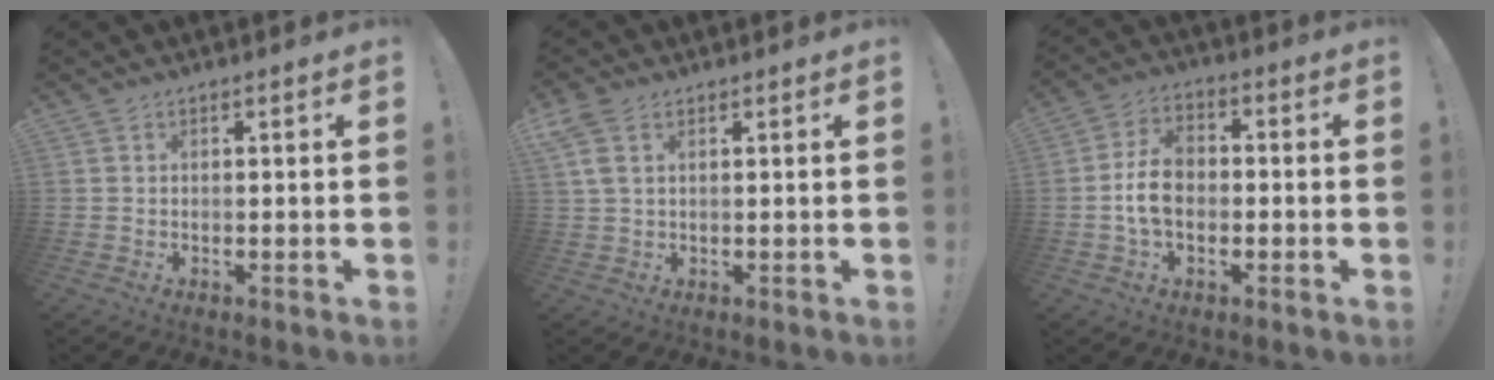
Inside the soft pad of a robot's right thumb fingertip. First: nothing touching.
{"total": 4.8, "force": [1.9, 2.5, 3.7], "torque": [-0.080, 0.002, 0.037]}
{"total": 9.9, "force": [-1.6, 7.1, 6.8], "torque": [-0.117, 0.012, -0.029]}